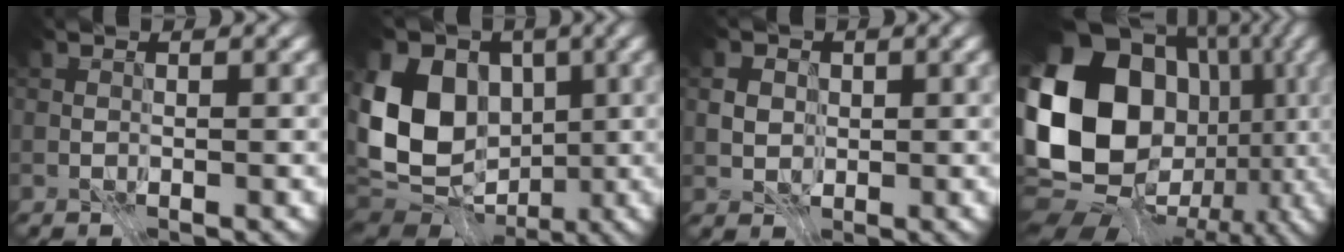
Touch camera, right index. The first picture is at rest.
{"total": 13.1, "force": [0.0, 10.0, 8.4], "torque": [-0.179, 0.014, -0.019]}
{"total": 2.7, "force": [0.2, 2.3, 1.2], "torque": [-0.027, 0.001, 0.003]}
{"total": 20.1, "force": [1.2, 15.9, 12.2], "torque": [-0.244, 0.002, 0.048]}